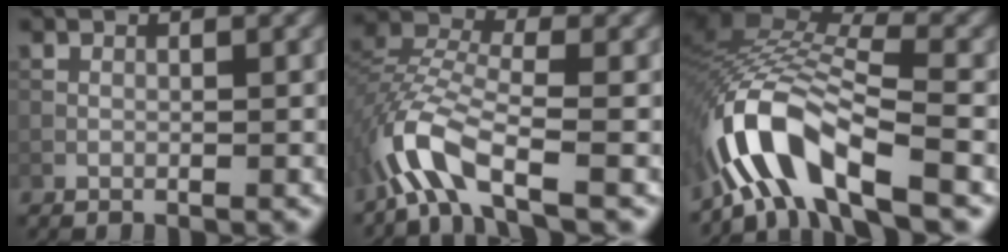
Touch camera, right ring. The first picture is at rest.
{"total": 6.1, "force": [-3.6, 2.1, 4.4], "torque": [-0.097, 0.002, -0.086]}
{"total": 11.0, "force": [-6.3, 3.3, 8.4], "torque": [-0.154, 0.013, -0.124]}